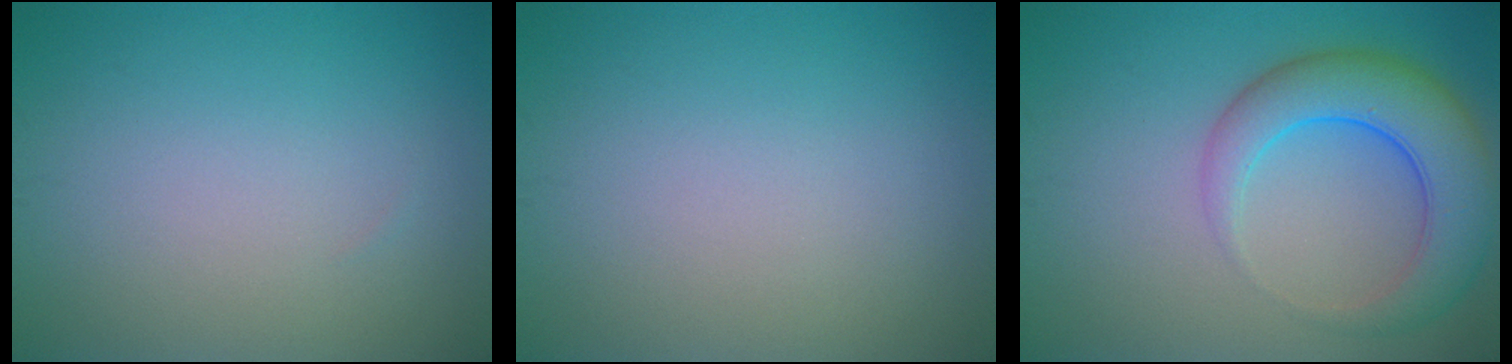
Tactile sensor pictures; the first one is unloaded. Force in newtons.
{"total": 0.0}
{"total": 6.8, "press": 6.7, "slide": 0.3}